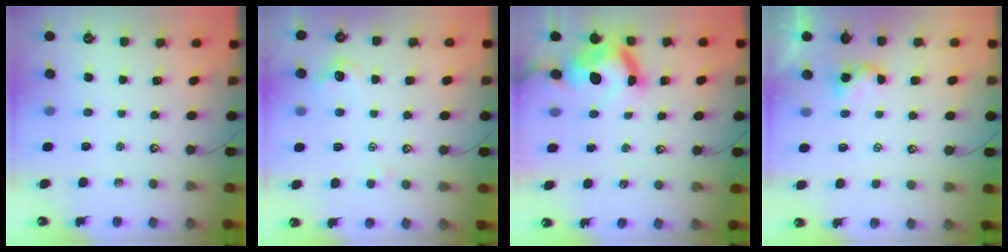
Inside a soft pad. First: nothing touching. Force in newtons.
{"total": 0.8, "press": 0.5, "slide": 0.7}
{"total": 13.3, "press": 13.2, "slide": 1.6}
{"total": 1.9, "press": 1.9, "slide": 0.3}